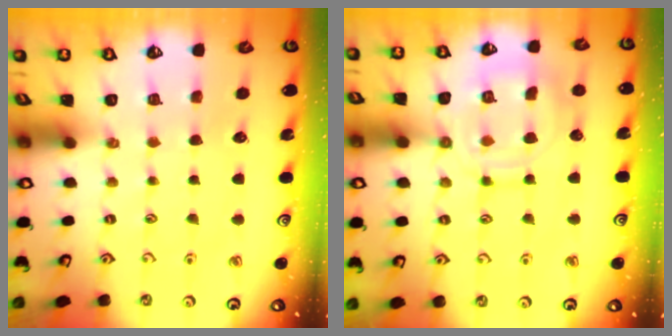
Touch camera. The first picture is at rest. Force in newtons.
{"total": 12.5, "press": 12.5, "slide": 1.1}